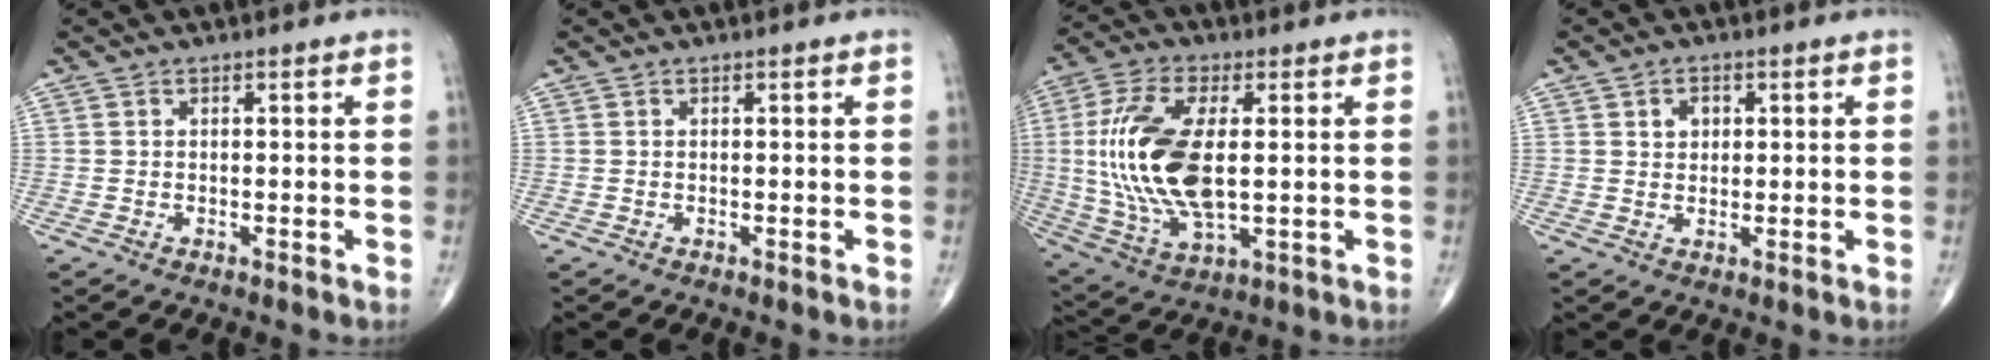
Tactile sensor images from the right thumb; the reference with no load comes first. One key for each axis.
{"total": 0.0}
{"total": 19.1, "fx": 1.1, "fy": 8.9, "fz": 16.8, "tx": -0.357, "ty": -0.009, "tz": 0.026}
{"total": 2.9, "fx": 1.0, "fy": 2.2, "fz": 1.6, "tx": -0.012, "ty": -0.003, "tz": 0.015}